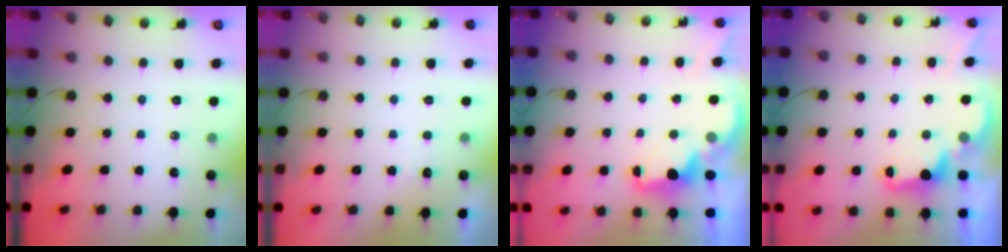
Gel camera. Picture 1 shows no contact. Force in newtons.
{"total": 3.0, "press": 2.8, "slide": 1.0}
{"total": 2.0, "press": 1.9, "slide": 0.7}
{"total": 2.5, "press": 2.4, "slide": 0.6}